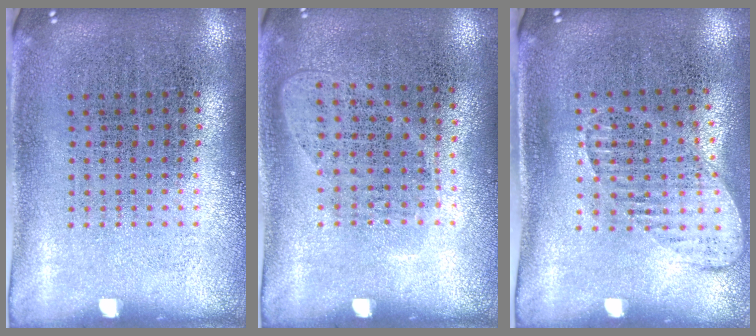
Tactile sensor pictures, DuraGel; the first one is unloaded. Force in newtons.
{"total": 1.0, "press": 0.9, "slide": 0.5}
{"total": 1.4, "press": 1.1, "slide": 0.8}